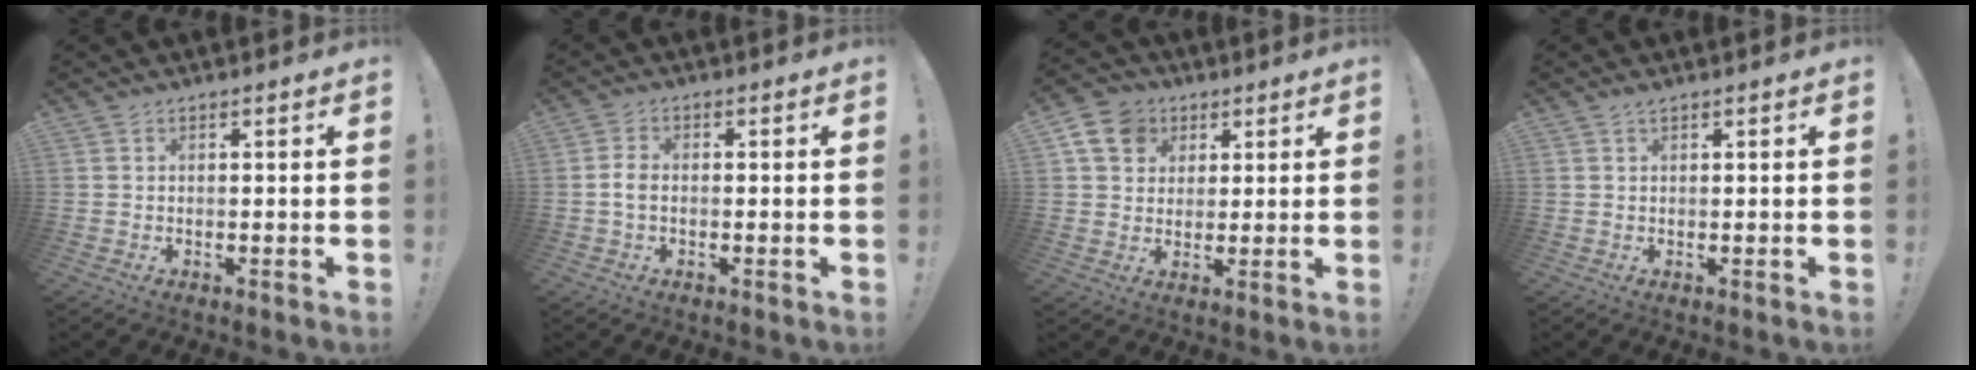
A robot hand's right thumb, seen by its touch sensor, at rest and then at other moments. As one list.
[{"total": 3.1, "force": [-0.5, 2.0, 2.4], "torque": [-0.046, 0.009, -0.010]}, {"total": 10.9, "force": [4.5, 8.9, 4.3], "torque": [-0.064, -0.012, 0.091]}, {"total": 0.9, "force": [0.7, 0.0, 0.5], "torque": [-0.010, 0.001, 0.013]}]